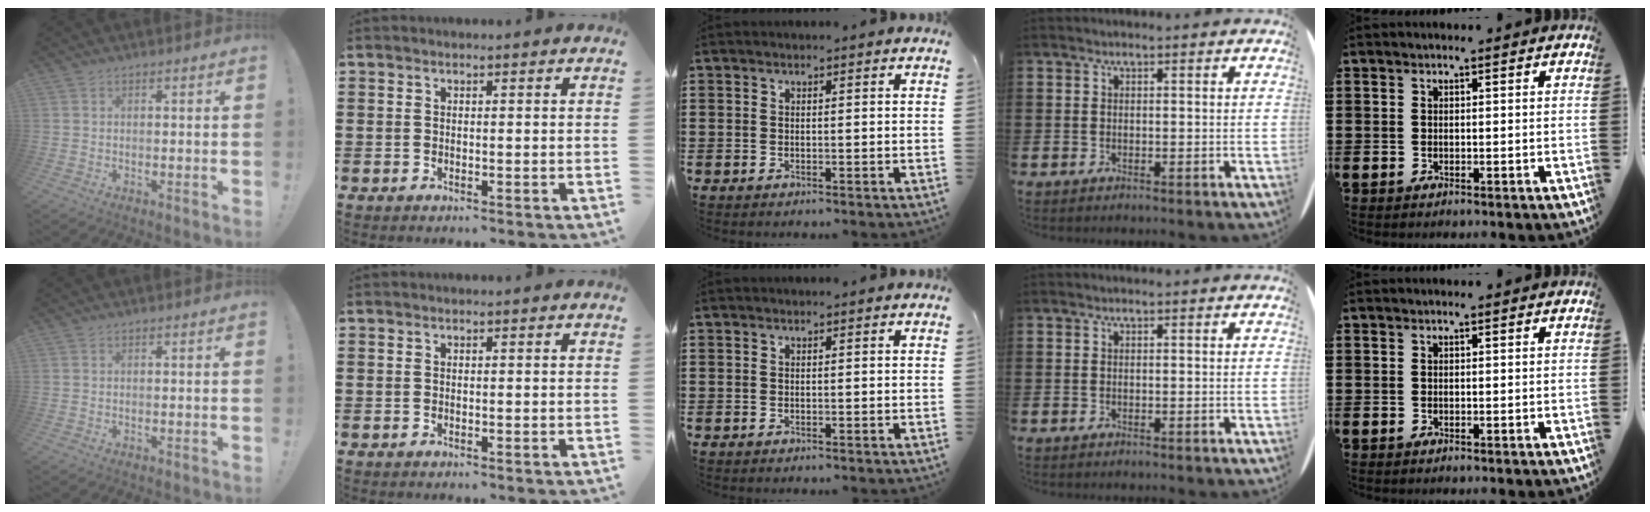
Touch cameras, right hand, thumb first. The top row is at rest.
{}